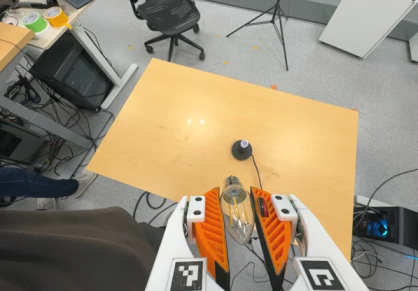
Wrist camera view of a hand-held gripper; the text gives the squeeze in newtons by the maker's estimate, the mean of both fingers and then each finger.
{"total": 12.4, "left": 12.9, "right": 12.0}